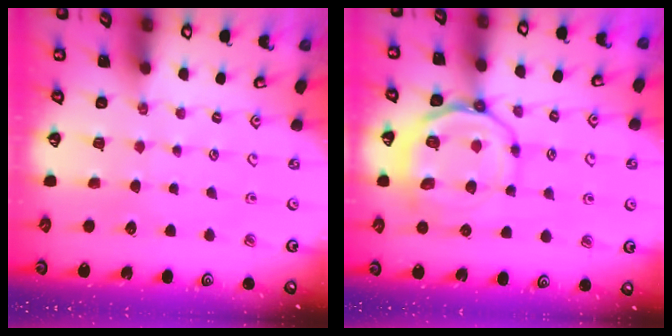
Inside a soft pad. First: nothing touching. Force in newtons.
{"total": 12.5, "press": 12.5, "slide": 1.2}